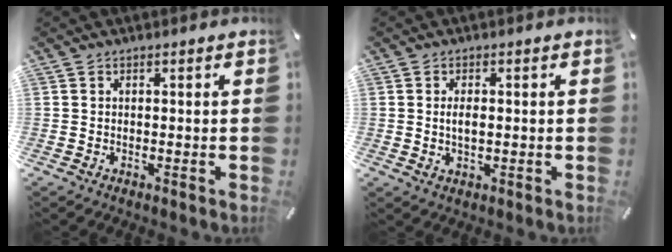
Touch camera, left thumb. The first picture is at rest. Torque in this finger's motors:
{"motor_torque": [-0.19, -0.27, -0.09, -0.02, 0.08]}